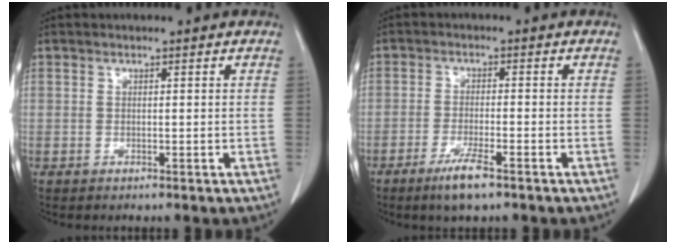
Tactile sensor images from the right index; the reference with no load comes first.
{"total": 5.0, "force": [-3.3, 0.5, 3.7], "torque": [-0.075, -0.009, -0.060]}